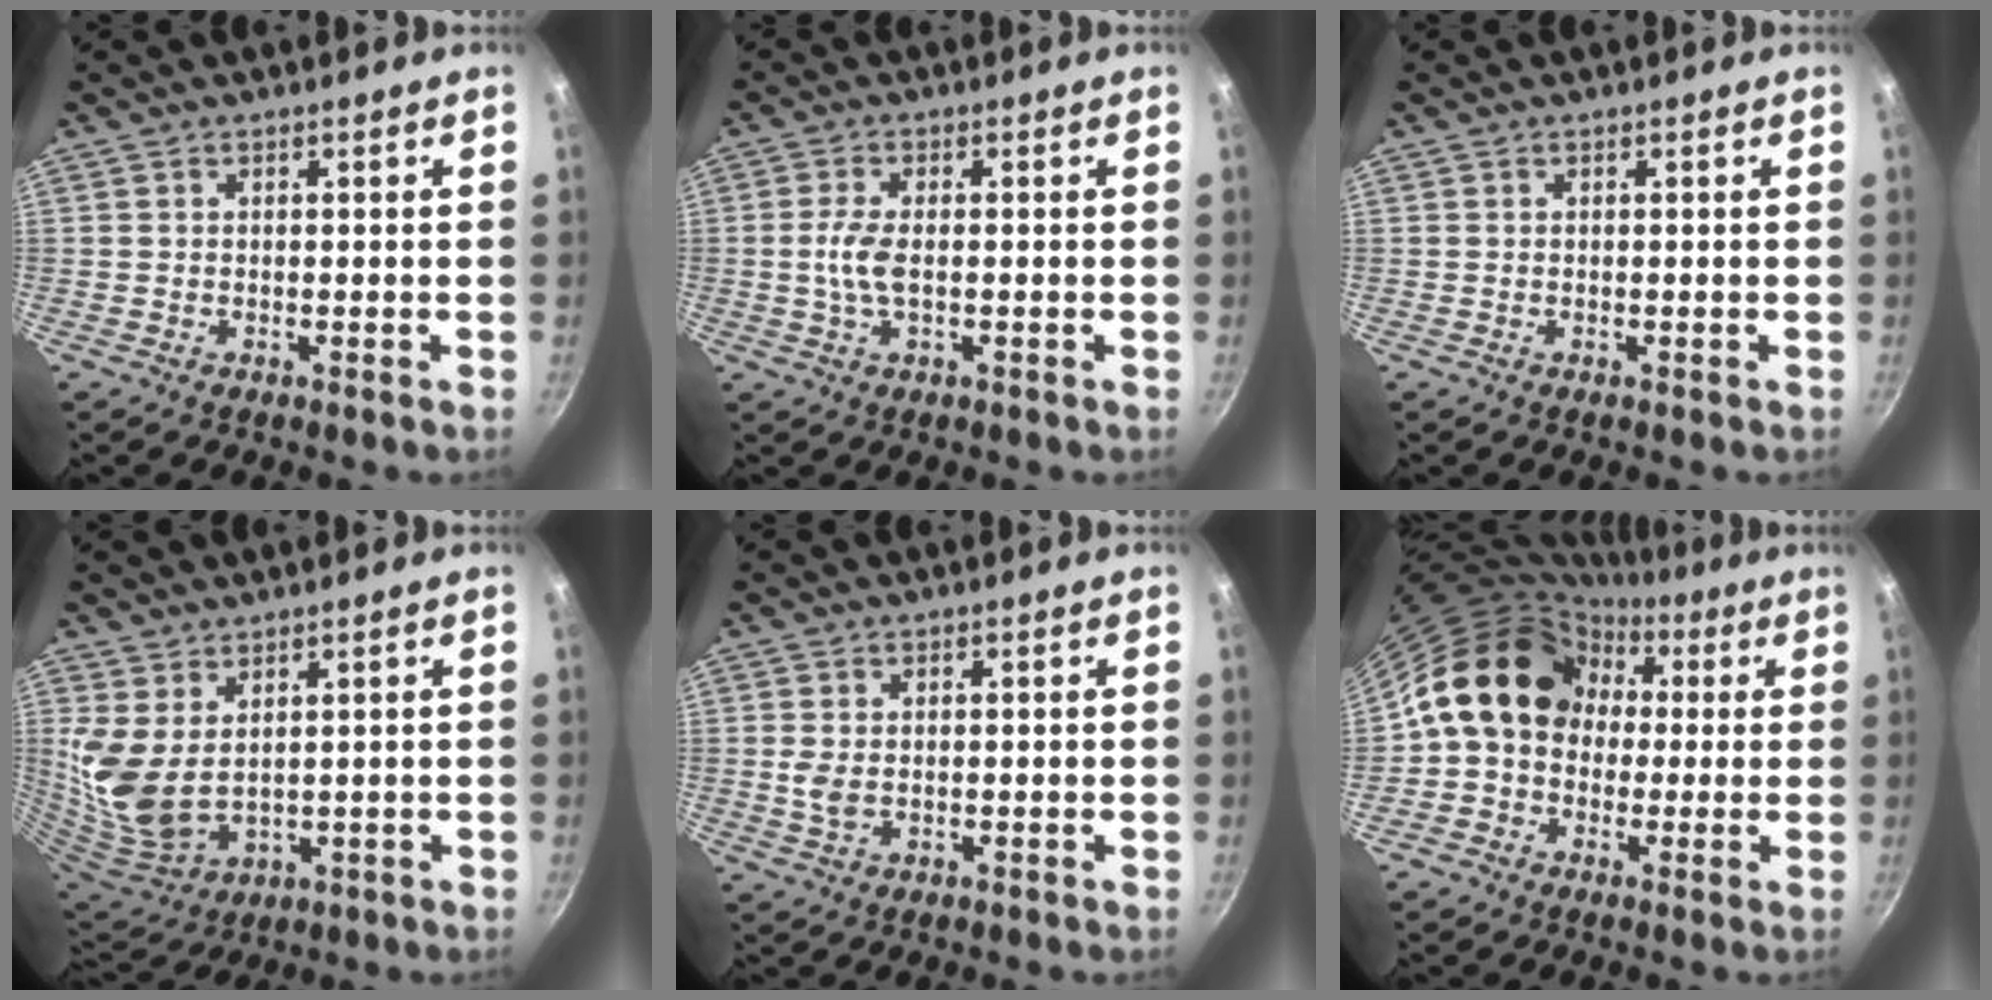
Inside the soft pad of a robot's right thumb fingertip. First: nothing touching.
{"total": 4.7, "force": [-0.3, 2.0, 4.2], "torque": [-0.097, 0.003, -0.010]}
{"total": 0.0}
{"total": 9.6, "force": [3.8, 5.5, 6.9], "torque": [-0.134, -0.041, 0.091]}
{"total": 1.0, "force": [0.2, 0.7, 0.8], "torque": [-0.017, -0.001, 0.005]}
{"total": 15.2, "force": [2.5, 12.4, 8.4], "torque": [-0.100, 0.040, 0.026]}